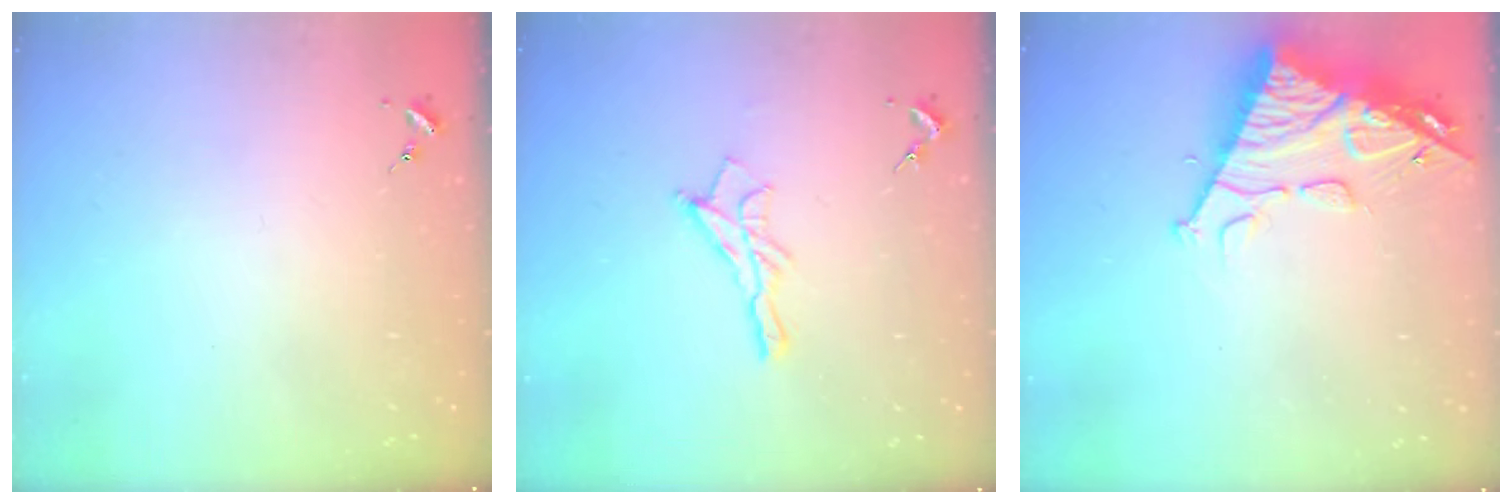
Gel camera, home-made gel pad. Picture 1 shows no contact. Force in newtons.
{"total": 9.4, "press": 9.4, "slide": 0.6}
{"total": 15.2, "press": 15.1, "slide": 1.4}